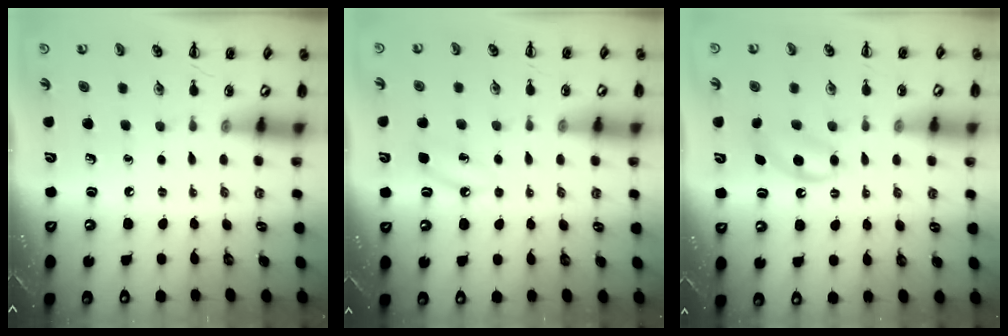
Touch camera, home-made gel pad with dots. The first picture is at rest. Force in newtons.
{"total": 4.6, "press": 4.4, "slide": 1.4}
{"total": 5.5, "press": 5.3, "slide": 1.6}